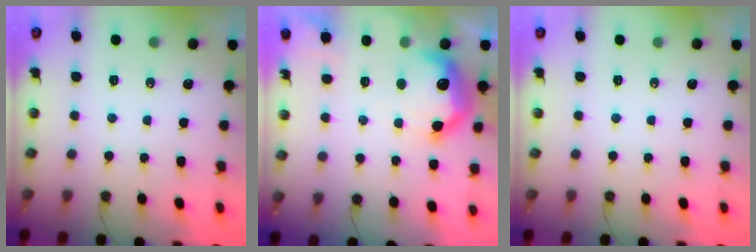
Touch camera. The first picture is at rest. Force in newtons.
{"total": 13.6, "press": 13.6, "slide": 0.9}
{"total": 0.0}